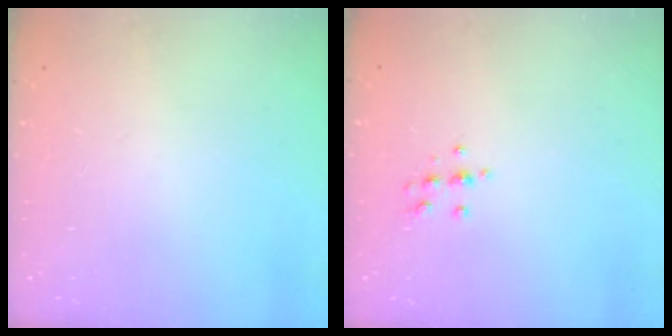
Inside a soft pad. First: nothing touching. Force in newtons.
{"total": 6.2, "press": 6.2, "slide": 0.9}